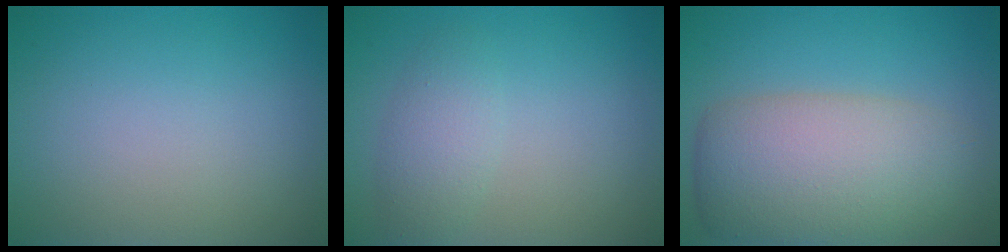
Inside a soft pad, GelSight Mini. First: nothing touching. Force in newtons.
{"total": 2.4, "press": 2.4, "slide": 0.1}
{"total": 9.2, "press": 9.2, "slide": 0.7}